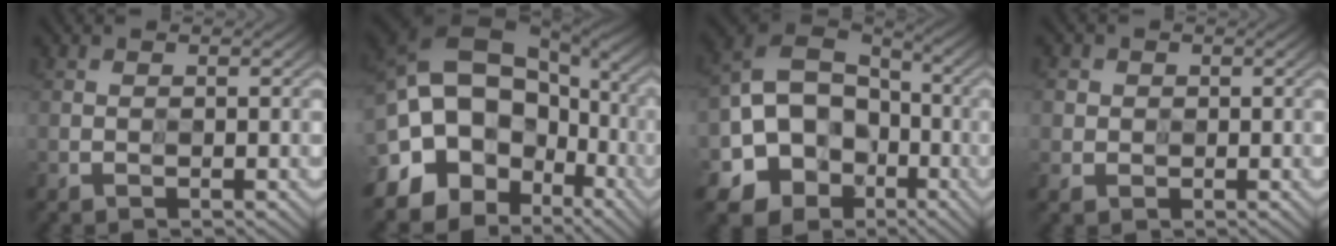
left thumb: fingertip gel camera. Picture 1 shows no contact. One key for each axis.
{"total": 18.5, "fx": -4.0, "fy": 15.1, "fz": 9.8, "tx": -0.173, "ty": 0.014, "tz": -0.095}
{"total": 10.7, "fx": -3.3, "fy": 9.1, "fz": 4.7, "tx": -0.100, "ty": -0.017, "tz": -0.077}
{"total": 2.3, "fx": 0.8, "fy": 2.2, "fz": 0.1, "tx": -0.014, "ty": -0.005, "tz": 0.012}